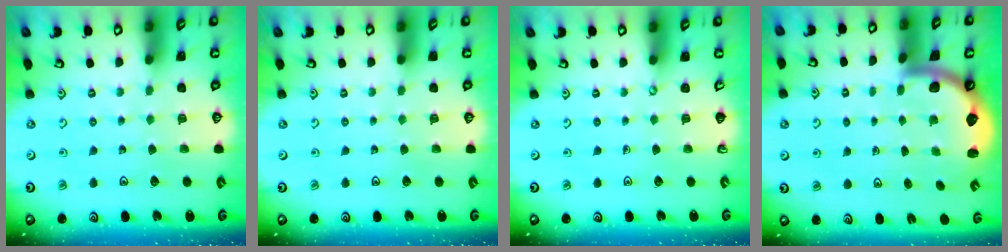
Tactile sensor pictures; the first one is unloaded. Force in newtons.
{"total": 0.0}
{"total": 0.0}
{"total": 2.3, "press": 2.3, "slide": 0.4}